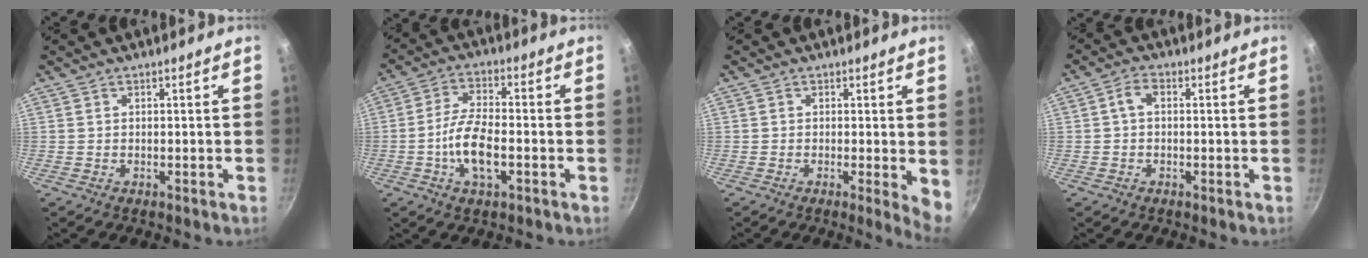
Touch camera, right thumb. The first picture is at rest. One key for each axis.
{"total": 9.0, "fx": -2.5, "fy": 3.7, "fz": 7.8, "tx": -0.150, "ty": 0.020, "tz": -0.054}
{"total": 4.6, "fx": -0.1, "fy": 1.1, "fz": 4.5, "tx": -0.054, "ty": -0.014, "tz": -0.004}
{"total": 2.9, "fx": 0.1, "fy": 1.9, "fz": 2.2, "tx": -0.043, "ty": 0.010, "tz": -0.004}